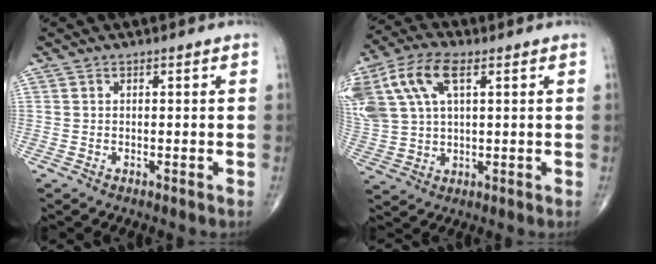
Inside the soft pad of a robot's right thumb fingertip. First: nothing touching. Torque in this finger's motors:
{"motor_torque": [0.82, 1.32, 1.64, 0.72, 0.36]}